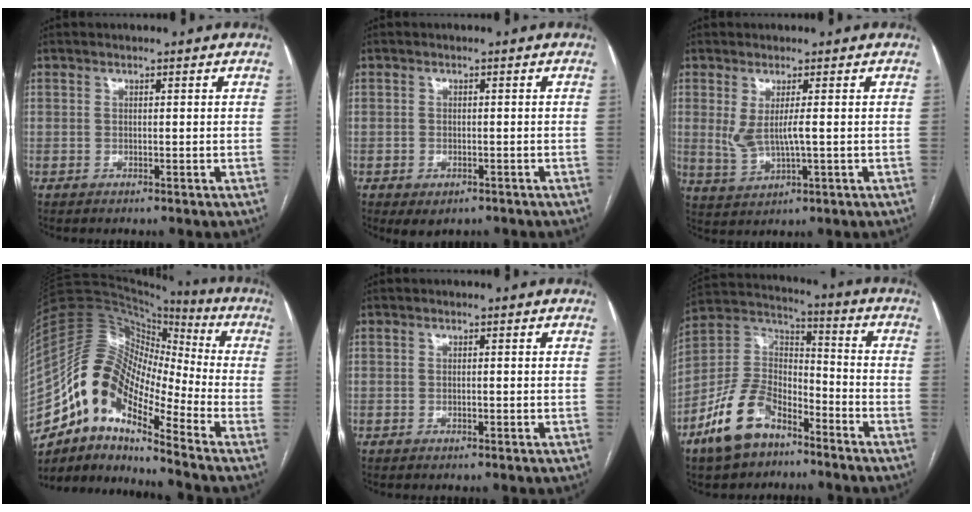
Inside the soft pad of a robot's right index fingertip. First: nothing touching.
{"total": 3.2, "force": [-2.0, 2.1, 1.5], "torque": [-0.014, 0.000, -0.018]}
{"total": 4.8, "force": [0.5, 0.8, 4.7], "torque": [-0.102, -0.005, 0.019]}
{"total": 15.7, "force": [-9.5, 5.5, 11.3], "torque": [-0.203, 0.053, -0.169]}
{"total": 0.7, "force": [-0.3, 0.3, 0.5], "torque": [-0.011, 0.001, -0.005]}
{"total": 13.5, "force": [-8.7, 7.0, 7.7], "torque": [-0.166, 0.020, -0.169]}